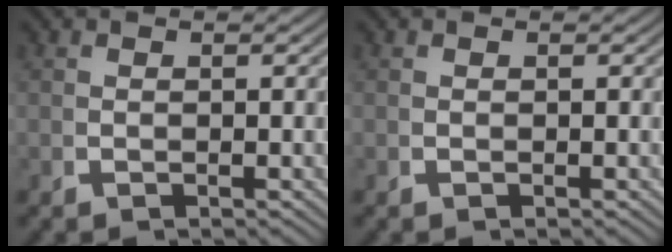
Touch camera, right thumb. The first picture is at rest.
{"total": 0.0}